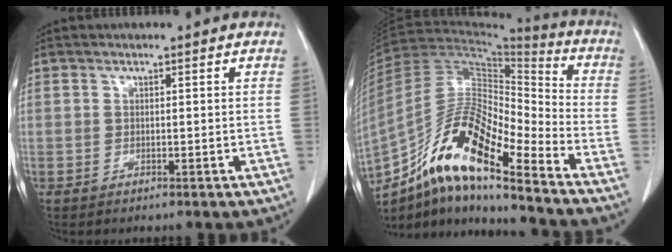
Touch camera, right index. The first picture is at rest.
{"total": 18.5, "force": [-12.4, 3.0, 13.4], "torque": [-0.258, 0.005, -0.223]}